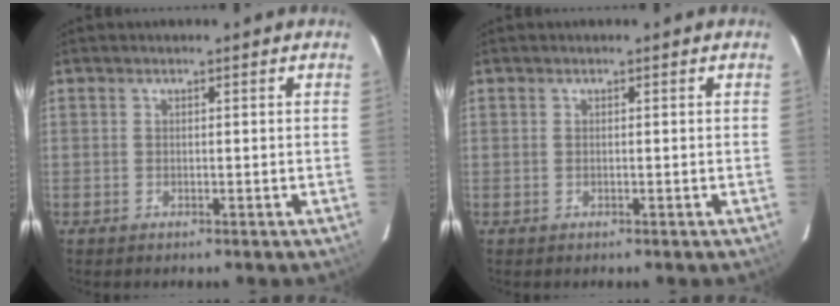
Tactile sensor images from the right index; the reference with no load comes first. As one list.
[{"total": 0.0}]